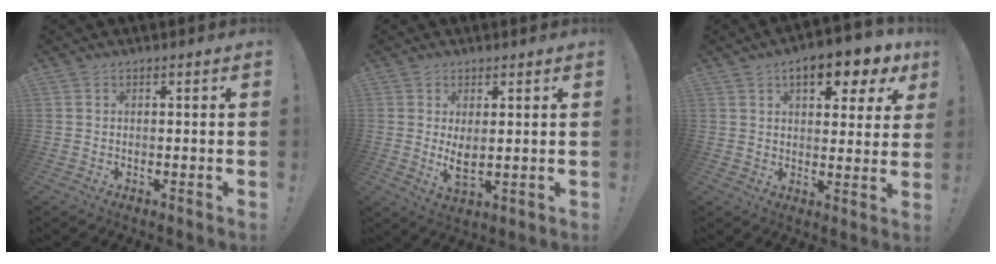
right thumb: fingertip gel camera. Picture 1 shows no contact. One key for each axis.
{"total": 5.0, "fx": 1.5, "fy": 2.0, "fz": 4.4, "tx": -0.057, "ty": -0.019, "tz": 0.030}
{"total": 10.2, "fx": 5.2, "fy": 4.3, "fz": 7.6, "tx": -0.097, "ty": -0.025, "tz": 0.085}